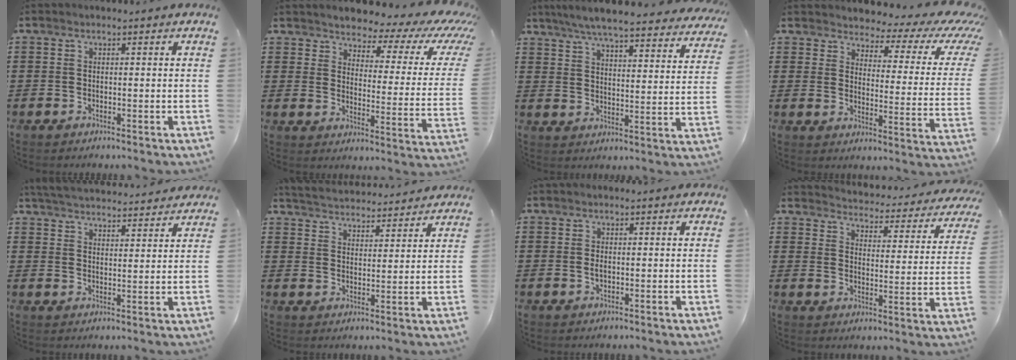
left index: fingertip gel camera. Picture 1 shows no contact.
{"total": 4.3, "force": [3.7, 1.3, 1.8], "torque": [-0.051, -0.032, 0.057]}
{"total": 6.7, "force": [6.1, -0.2, 2.6], "torque": [-0.075, -0.036, 0.106]}
{"total": 3.7, "force": [2.9, 1.5, 1.7], "torque": [-0.046, -0.026, 0.044]}
{"total": 4.4, "force": [4.3, 0.0, 0.5], "torque": [-0.025, -0.023, 0.077]}
{"total": 3.9, "force": [3.9, 0.0, -0.3], "torque": [-0.013, -0.025, 0.067]}
{"total": 0.9, "force": [0.1, 0.4, 0.9], "torque": [-0.019, 0.000, 0.001]}
{"total": 3.3, "force": [3.2, -0.2, 0.4], "torque": [-0.029, -0.034, 0.048]}